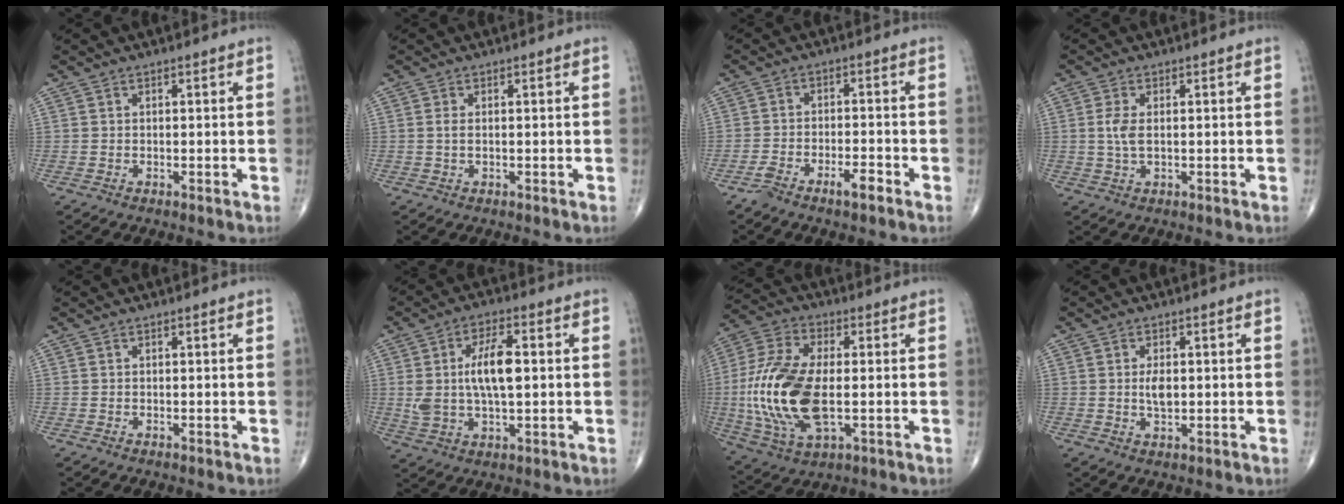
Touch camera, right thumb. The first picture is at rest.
{"total": 1.3, "force": [0.1, 0.6, 1.1], "torque": [-0.026, -0.001, 0.003]}
{"total": 4.7, "force": [-3.4, 1.1, 3.1], "torque": [-0.065, 0.026, -0.058]}
{"total": 3.5, "force": [0.3, 1.7, 3.1], "torque": [-0.074, -0.001, 0.006]}
{"total": 0.0}
{"total": 11.0, "force": [1.2, 4.9, 9.8], "torque": [-0.184, 0.006, 0.024]}
{"total": 19.9, "force": [-1.7, 9.9, 17.2], "torque": [-0.380, -0.003, -0.026]}
{"total": 3.2, "force": [0.2, 1.6, 2.8], "torque": [-0.049, -0.004, 0.005]}